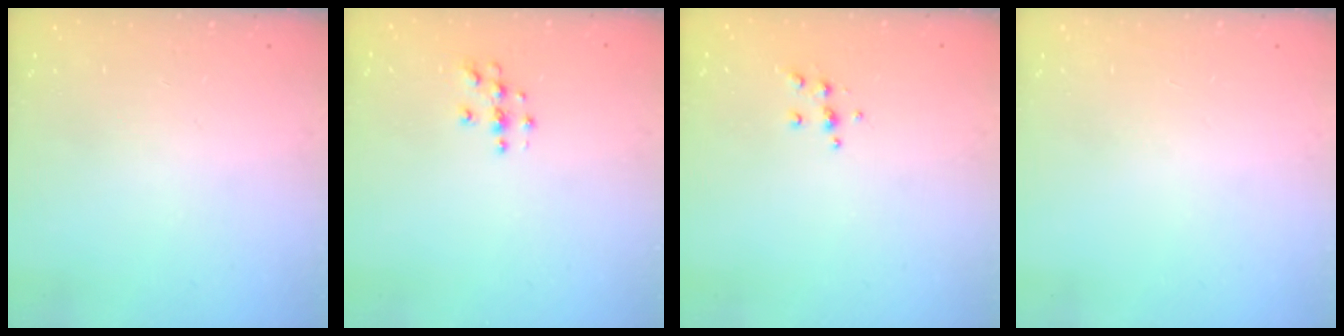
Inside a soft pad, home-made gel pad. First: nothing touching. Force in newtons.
{"total": 3.7, "press": 3.7, "slide": 0.2}
{"total": 4.7, "press": 4.6, "slide": 0.5}
{"total": 0.0}